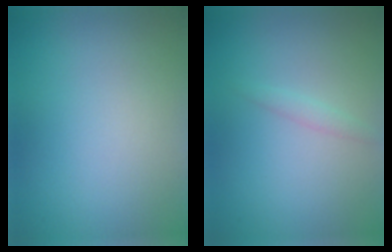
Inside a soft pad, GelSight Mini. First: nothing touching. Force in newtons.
{"total": 0.9, "press": 0.9, "slide": 0.1}